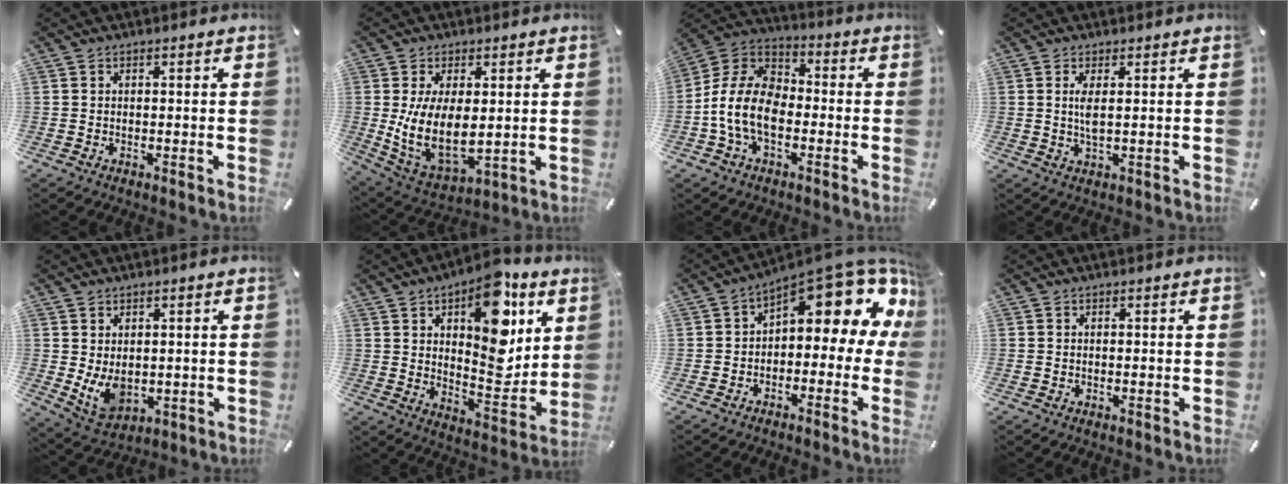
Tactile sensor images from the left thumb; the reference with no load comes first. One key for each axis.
{"total": 12.8, "fx": 2.0, "fy": 7.7, "fz": 10.0, "tx": -0.204, "ty": -0.019, "tz": 0.039}
{"total": 12.3, "fx": -4.1, "fy": 8.4, "fz": 7.9, "tx": -0.184, "ty": 0.018, "tz": -0.081}
{"total": 3.7, "fx": 0.7, "fy": 1.0, "fz": 3.6, "tx": -0.072, "ty": -0.006, "tz": 0.006}
{"total": 6.5, "fx": 0.4, "fy": 5.1, "fz": 4.1, "tx": -0.081, "ty": -0.007, "tz": 0.010}
{"total": 16.8, "fx": 8.3, "fy": 8.6, "fz": 11.7, "tx": -0.142, "ty": -0.055, "tz": 0.141}
{"total": 13.6, "fx": 7.1, "fy": 6.1, "fz": 9.9, "tx": -0.127, "ty": -0.068, "tz": 0.112}
{"total": 0.0}